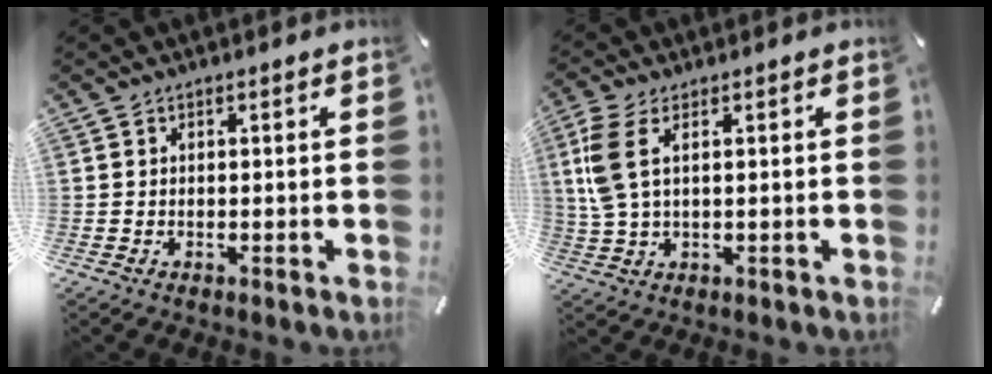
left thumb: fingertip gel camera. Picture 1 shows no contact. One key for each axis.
{"total": 6.9, "fx": 1.8, "fy": 2.6, "fz": 6.1, "tx": -0.147, "ty": -0.008, "tz": 0.028}